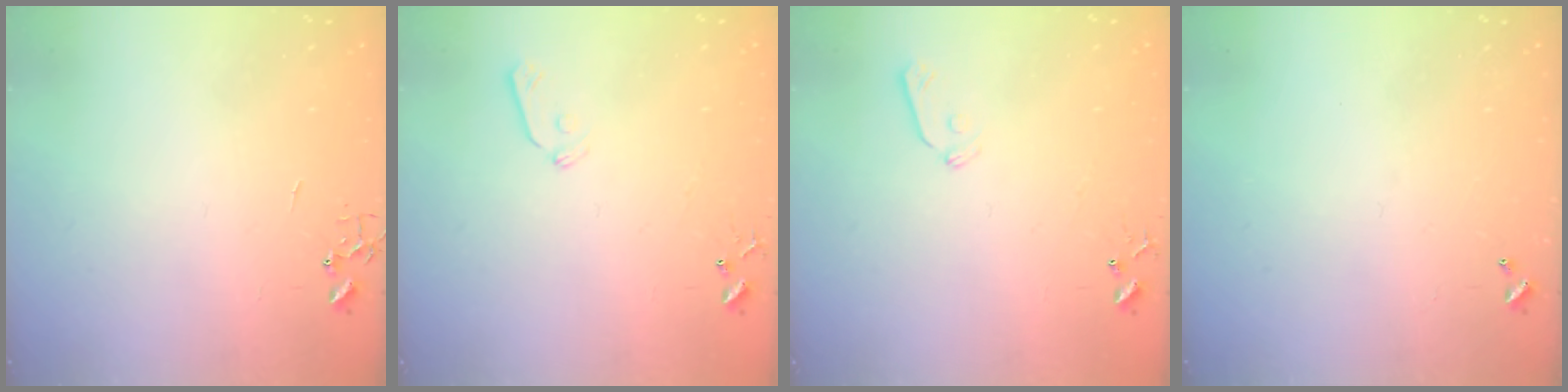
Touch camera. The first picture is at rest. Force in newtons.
{"total": 5.9, "press": 5.8, "slide": 0.6}
{"total": 5.9, "press": 5.8, "slide": 0.6}
{"total": 0.0}